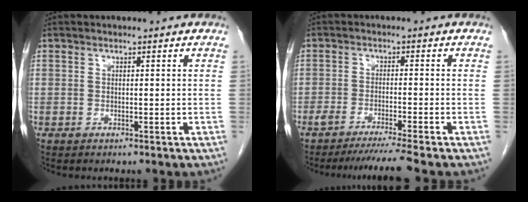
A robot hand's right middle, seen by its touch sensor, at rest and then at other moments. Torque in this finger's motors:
{"motor_torque": [-0.23, -0.45, 0.04, 0.06]}